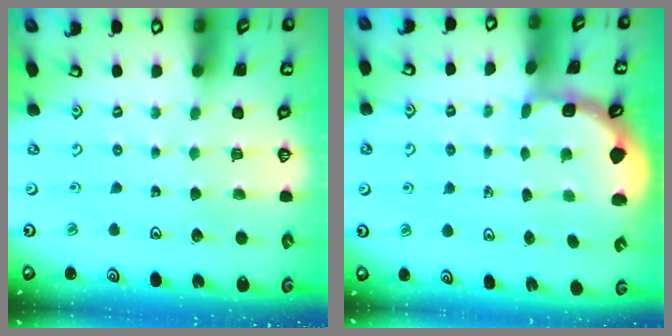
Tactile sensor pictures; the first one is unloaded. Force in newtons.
{"total": 1.6, "press": 1.5, "slide": 0.4}